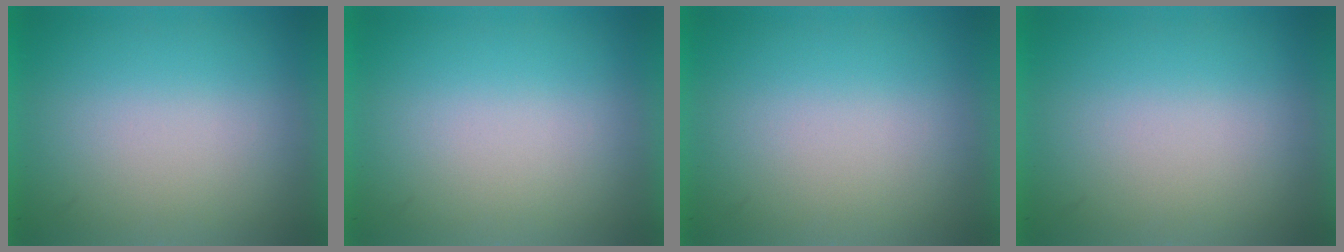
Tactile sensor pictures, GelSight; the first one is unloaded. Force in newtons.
{"total": 0.0}
{"total": 0.0}
{"total": 1.5}